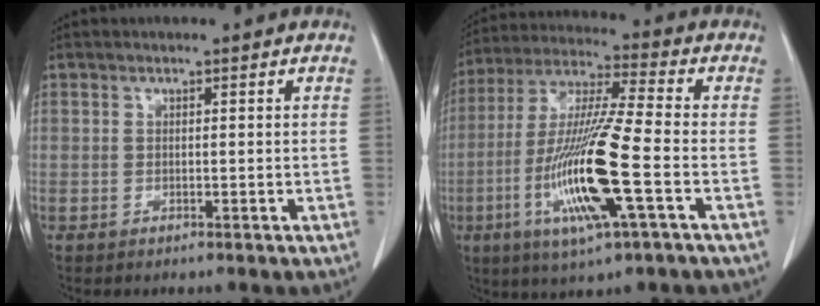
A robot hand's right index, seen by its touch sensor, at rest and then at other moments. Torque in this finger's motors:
{"motor_torque": [2.14, 0.00, 0.97, 0.21]}